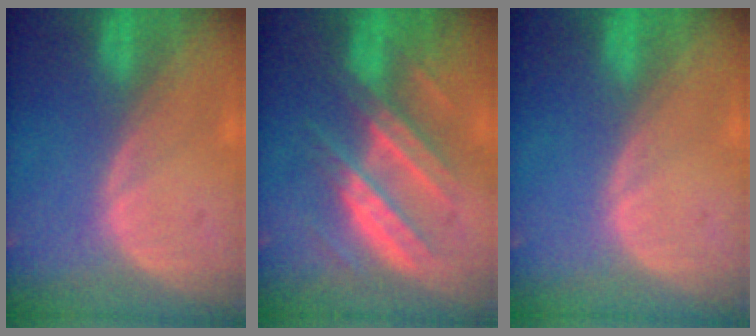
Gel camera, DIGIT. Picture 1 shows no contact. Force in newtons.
{"total": 8.1, "press": 8.1, "slide": 0.4}
{"total": 0.0}